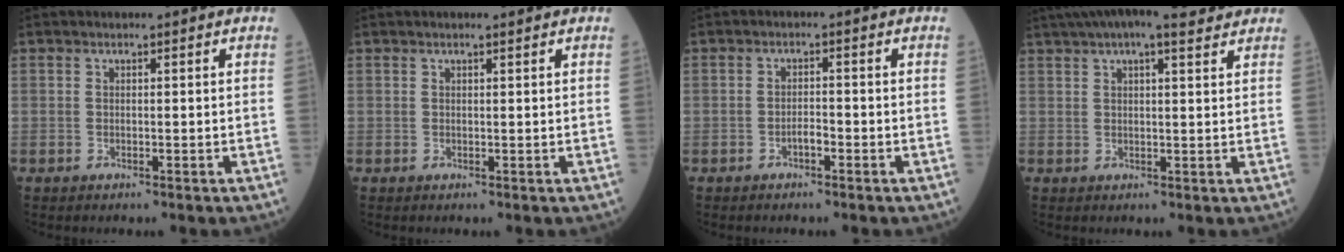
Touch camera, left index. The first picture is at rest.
{"total": 0.6, "force": [0.3, 0.0, 0.6], "torque": [-0.013, 0.001, 0.005]}
{"total": 1.9, "force": [-1.5, 0.4, 1.1], "torque": [-0.018, -0.002, -0.025]}
{"total": 10.5, "force": [8.2, 2.2, 6.1], "torque": [-0.111, 0.038, 0.117]}